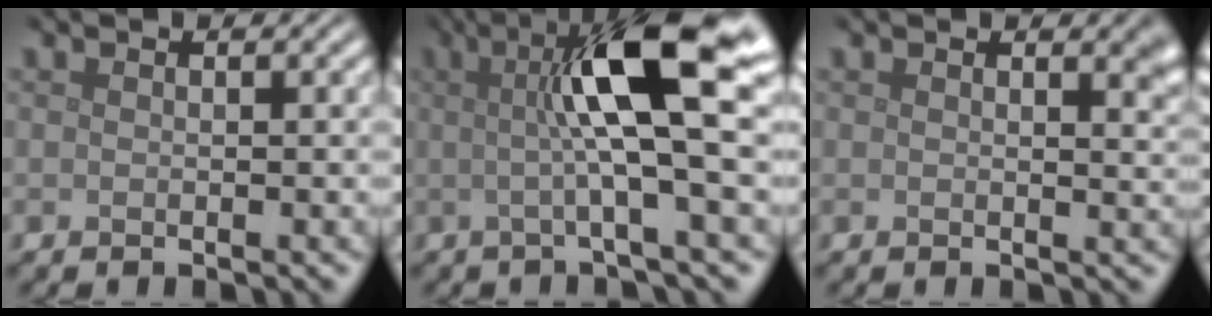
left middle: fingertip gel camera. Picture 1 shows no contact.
{"total": 9.6, "force": [1.7, 1.4, 9.4], "torque": [-0.130, 0.007, 0.024]}
{"total": 1.8, "force": [1.2, 0.6, 1.3], "torque": [-0.007, -0.001, 0.019]}